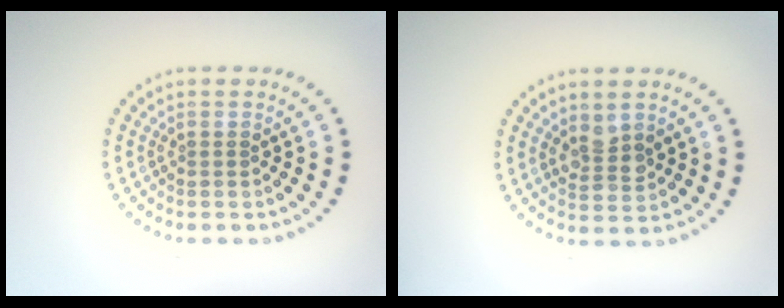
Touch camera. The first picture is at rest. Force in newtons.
{"total": 2.4, "press": 2.2, "slide": 0.8}